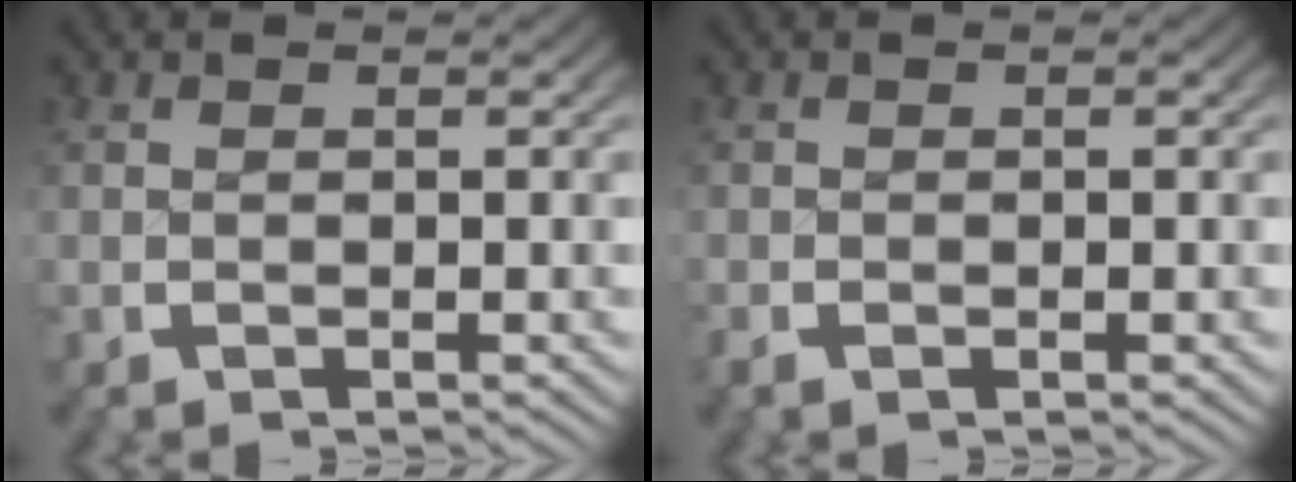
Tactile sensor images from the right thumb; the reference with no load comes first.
{"total": 0.9, "force": [-0.6, 0.6, 0.4], "torque": [-0.006, -0.002, -0.012]}